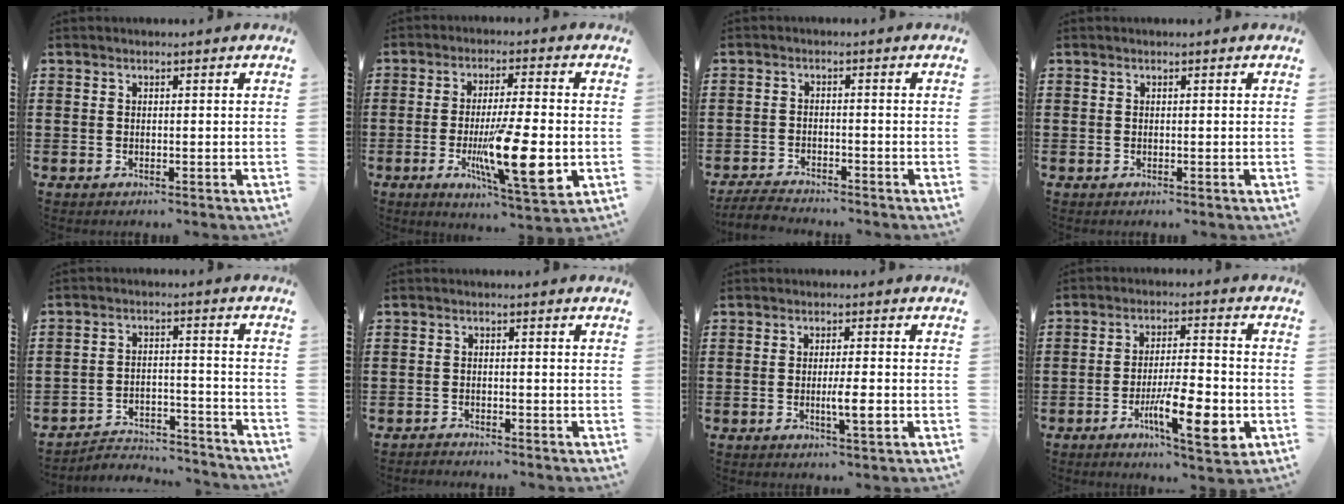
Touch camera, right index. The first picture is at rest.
{"total": 14.3, "force": [-3.1, 3.3, 13.5], "torque": [-0.240, -0.014, -0.050]}
{"total": 3.1, "force": [-3.0, 0.4, 0.2], "torque": [-0.014, 0.000, -0.067]}
{"total": 0.0}
{"total": 4.0, "force": [-3.8, 0.9, 0.9], "torque": [-0.020, 0.006, -0.080]}
{"total": 1.3, "force": [-1.3, 0.1, -0.1], "torque": [-0.003, 0.004, -0.029]}
{"total": 4.0, "force": [-1.1, 0.5, 3.9], "torque": [-0.065, -0.004, -0.018]}
{"total": 10.7, "force": [-4.1, 2.7, 9.5], "torque": [-0.169, -0.003, -0.068]}